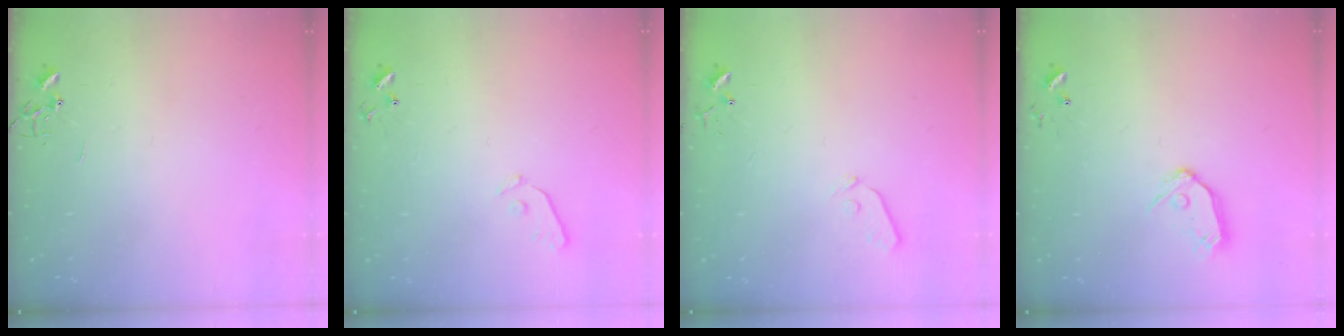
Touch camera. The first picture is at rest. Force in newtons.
{"total": 4.9, "press": 4.9, "slide": 0.5}
{"total": 3.7, "press": 3.6, "slide": 0.6}
{"total": 9.2, "press": 9.1, "slide": 0.8}